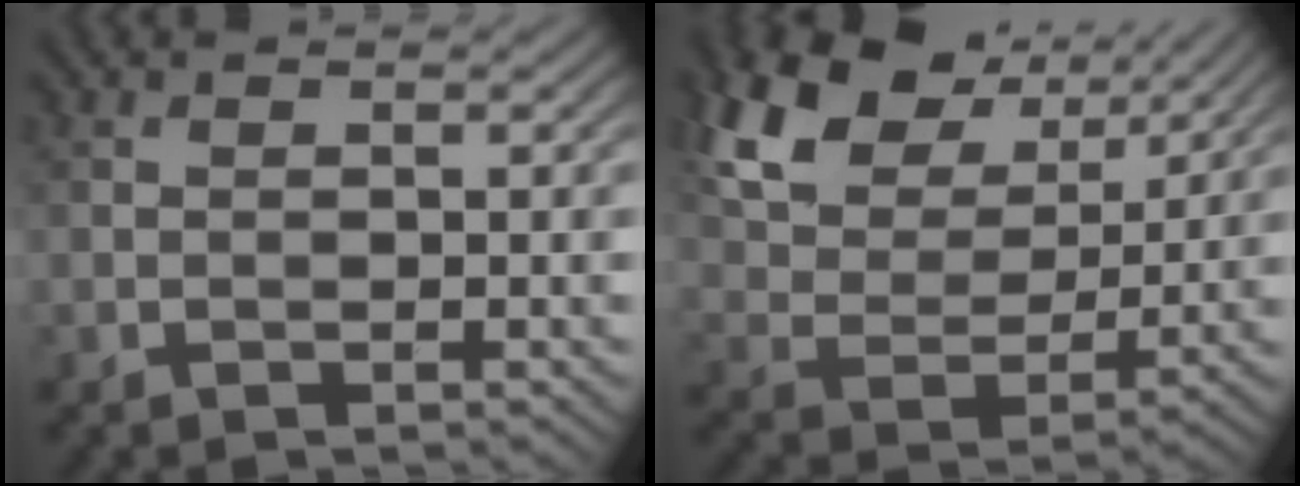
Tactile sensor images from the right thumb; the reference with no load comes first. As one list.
[{"total": 15.2, "force": [8.8, 8.9, 8.6], "torque": [-0.220, 0.022, 0.151]}]